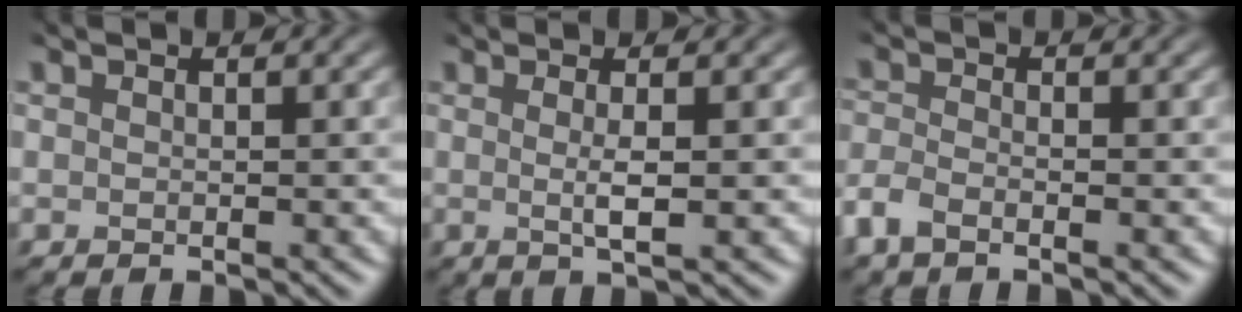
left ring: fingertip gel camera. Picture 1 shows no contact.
{"total": 2.5, "force": [0.0, 0.4, 2.5], "torque": [-0.047, -0.004, 0.000]}
{"total": 2.4, "force": [-1.9, 0.6, 1.3], "torque": [-0.044, -0.004, -0.037]}